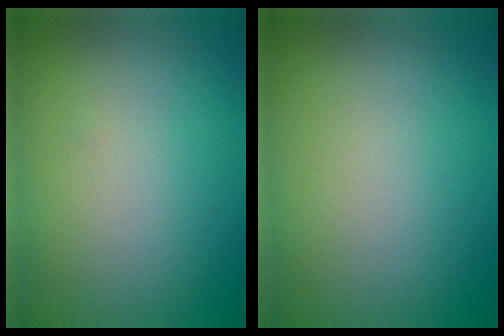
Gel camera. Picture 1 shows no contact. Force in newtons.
{"total": 0.0}